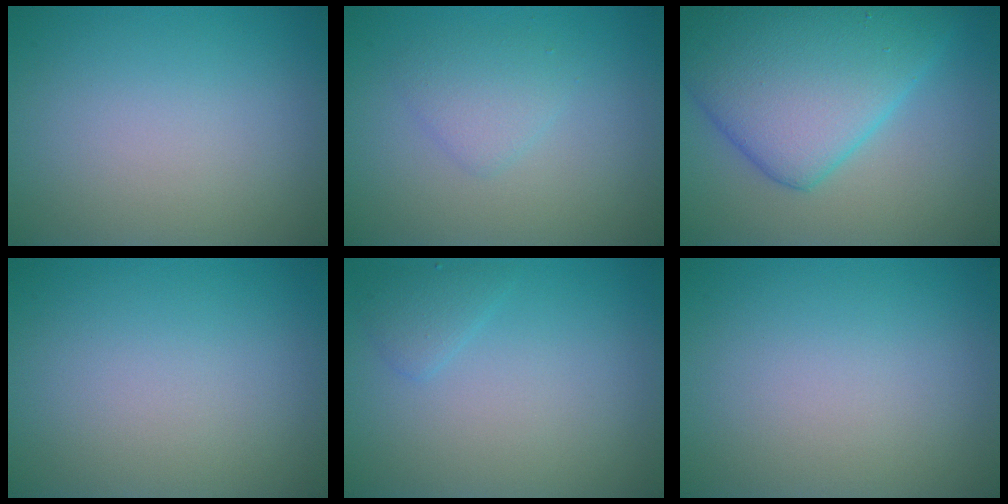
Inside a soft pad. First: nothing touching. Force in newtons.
{"total": 1.9, "press": 1.9, "slide": 0.2}
{"total": 10.1, "press": 10.1, "slide": 0.3}
{"total": 0.0}
{"total": 1.3, "press": 1.3, "slide": 0.1}
{"total": 0.0}